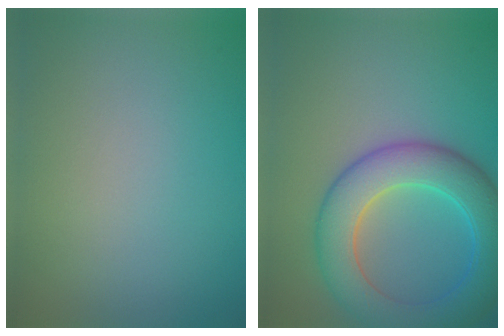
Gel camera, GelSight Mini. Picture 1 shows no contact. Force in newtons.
{"total": 8.1, "press": 8.1, "slide": 0.4}